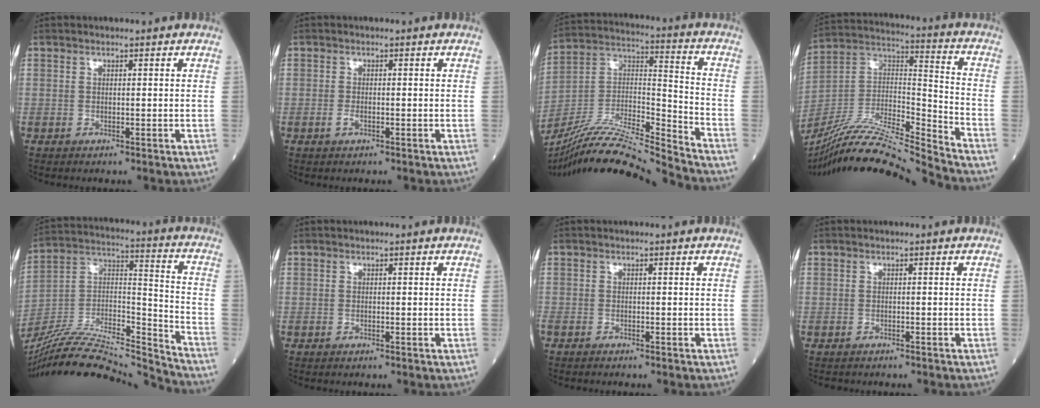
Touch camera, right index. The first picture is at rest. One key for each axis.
{"total": 1.2, "fx": -0.5, "fy": 0.4, "fz": 1.0, "tx": -0.022, "ty": -0.001, "tz": -0.008}
{"total": 20.8, "fx": -19.2, "fy": -1.1, "fz": 7.8, "tx": -0.170, "ty": 0.004, "tz": -0.341}
{"total": 21.3, "fx": -19.5, "fy": -1.0, "fz": 8.6, "tx": -0.189, "ty": 0.001, "tz": -0.351}
{"total": 25.3, "fx": -23.9, "fy": 1.4, "fz": 8.2, "tx": -0.160, "ty": 0.007, "tz": -0.397}
{"total": 0.0}
{"total": 1.4, "fx": -1.3, "fy": 0.0, "fz": 0.5, "tx": -0.014, "ty": -0.003, "tz": -0.021}
{"total": 1.6, "fx": -1.4, "fy": 0.6, "fz": 0.2, "tx": -0.010, "ty": -0.002, "tz": -0.021}